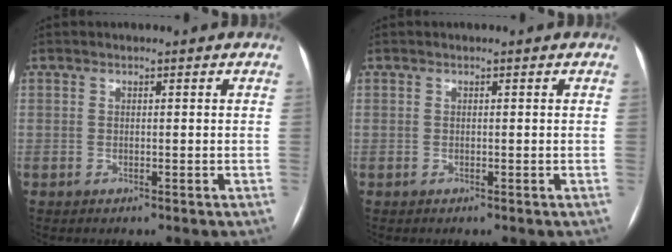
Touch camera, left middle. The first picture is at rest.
{"total": 0.0}